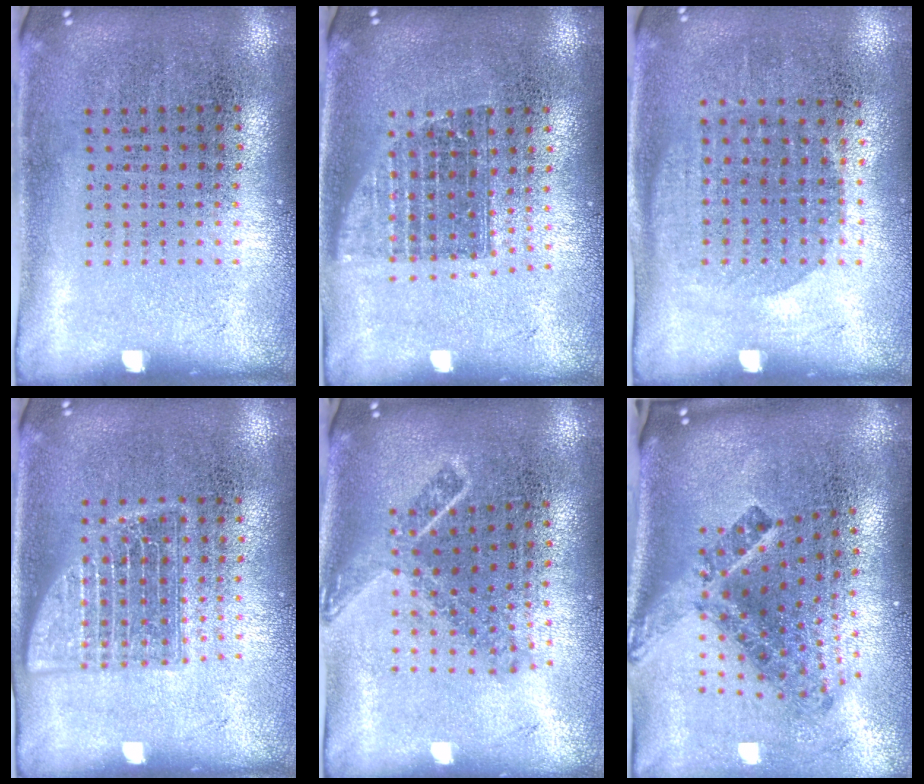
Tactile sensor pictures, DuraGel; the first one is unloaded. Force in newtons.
{"total": 1.4, "press": 1.1, "slide": 0.8}
{"total": 1.1, "press": 1.0, "slide": 0.5}
{"total": 2.4, "press": 2.4, "slide": 0.4}
{"total": 1.9, "press": 1.4, "slide": 1.3}
{"total": 2.9, "press": 1.7, "slide": 2.4}